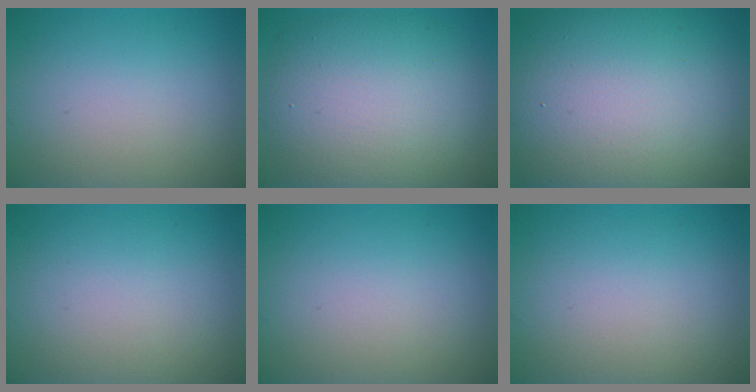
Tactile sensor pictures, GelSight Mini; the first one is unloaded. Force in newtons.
{"total": 10.7, "press": 10.7, "slide": 0.7}
{"total": 18.6, "press": 18.5, "slide": 1.2}
{"total": 0.0}
{"total": 0.0}
{"total": 0.0}